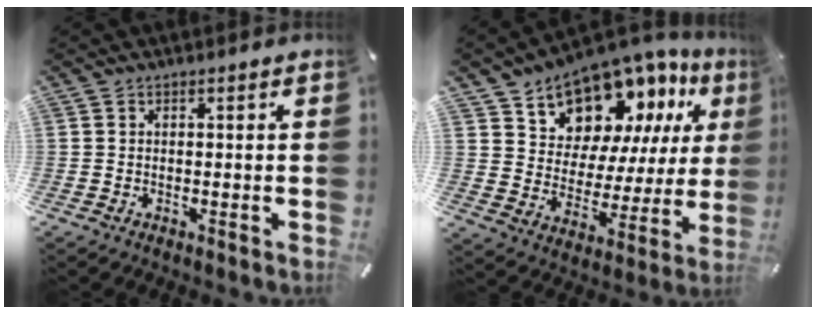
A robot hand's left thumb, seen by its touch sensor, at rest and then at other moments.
{"total": 13.8, "force": [11.3, 7.3, 2.9], "torque": [-0.053, -0.109, 0.203]}